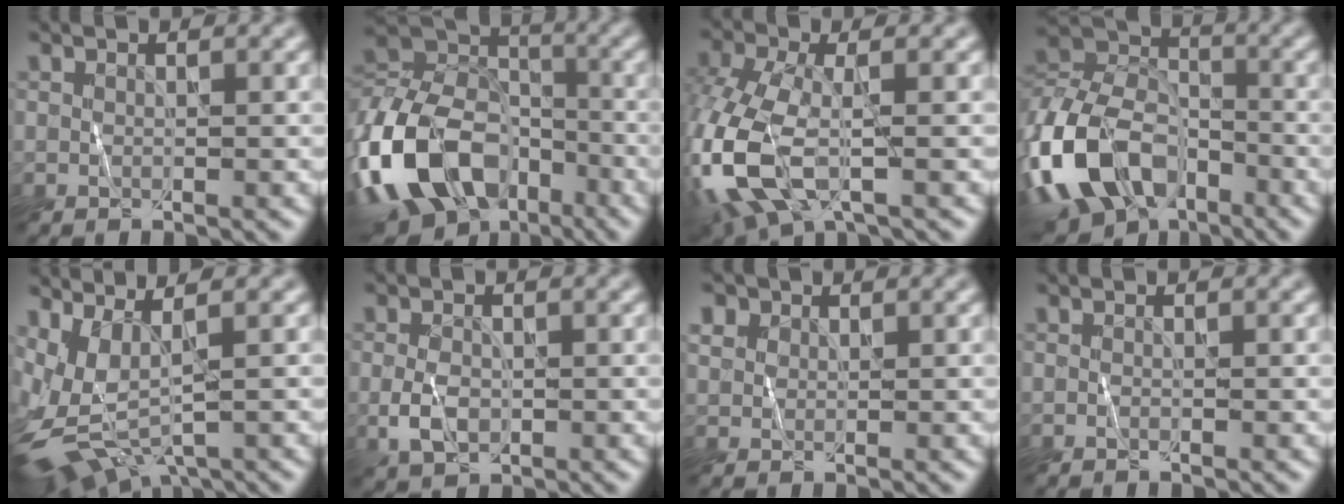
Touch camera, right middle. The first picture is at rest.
{"total": 14.5, "force": [-6.7, 9.8, 8.4], "torque": [-0.182, 0.000, -0.133]}
{"total": 8.2, "force": [-2.4, 4.1, 6.7], "torque": [-0.174, -0.007, -0.061]}
{"total": 12.2, "force": [-6.0, 7.9, 7.2], "torque": [-0.154, 0.005, -0.130]}
{"total": 5.7, "force": [-0.6, 2.8, 5.0], "torque": [-0.114, -0.017, 0.000]}
{"total": 2.5, "force": [-0.4, 1.7, 1.9], "torque": [-0.036, -0.001, -0.009]}
{"total": 1.9, "force": [0.9, 1.6, 0.5], "torque": [-0.013, 0.008, 0.008]}
{"total": 0.0}